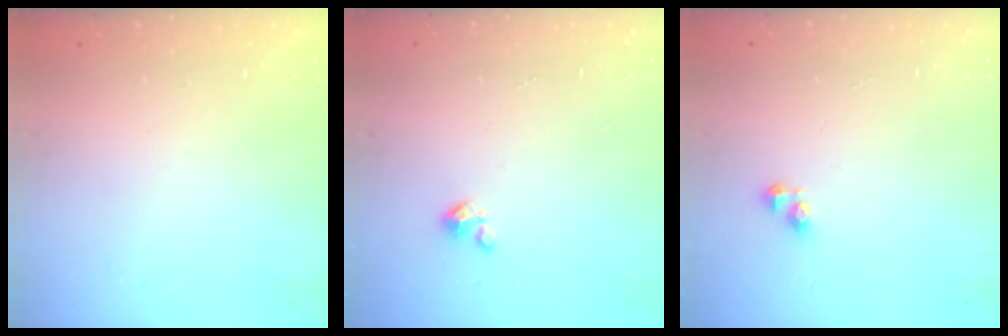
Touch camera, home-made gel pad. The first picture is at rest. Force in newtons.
{"total": 2.1, "press": 2.1, "slide": 0.3}
{"total": 3.1, "press": 3.0, "slide": 0.4}